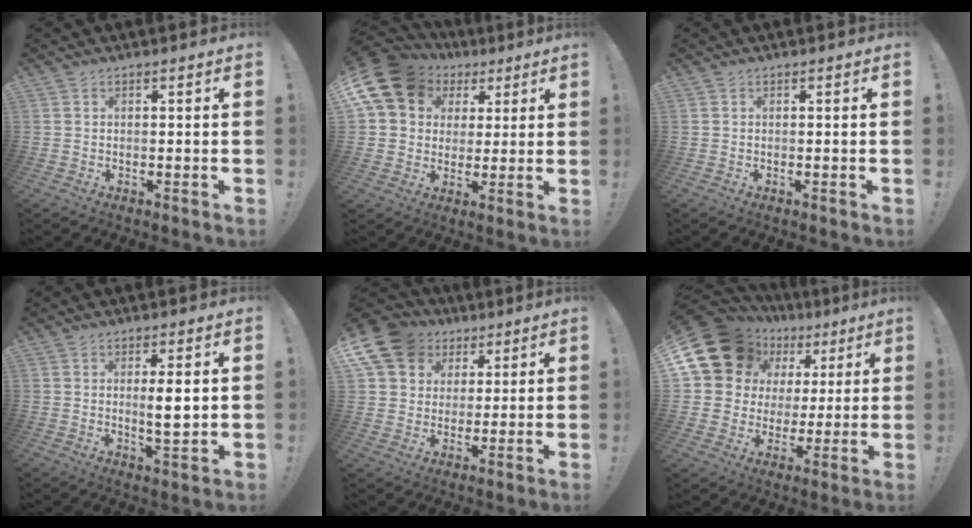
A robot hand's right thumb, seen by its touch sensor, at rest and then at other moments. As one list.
[{"total": 14.8, "force": [6.6, 11.4, 6.7], "torque": [-0.104, -0.031, 0.133]}, {"total": 0.0}, {"total": 5.4, "force": [0.8, 0.7, 5.2], "torque": [-0.080, -0.013, 0.009]}, {"total": 14.0, "force": [6.8, 10.9, 5.8], "torque": [-0.096, -0.041, 0.133]}, {"total": 17.3, "force": [9.2, 12.6, 7.5], "torque": [-0.119, -0.056, 0.190]}]